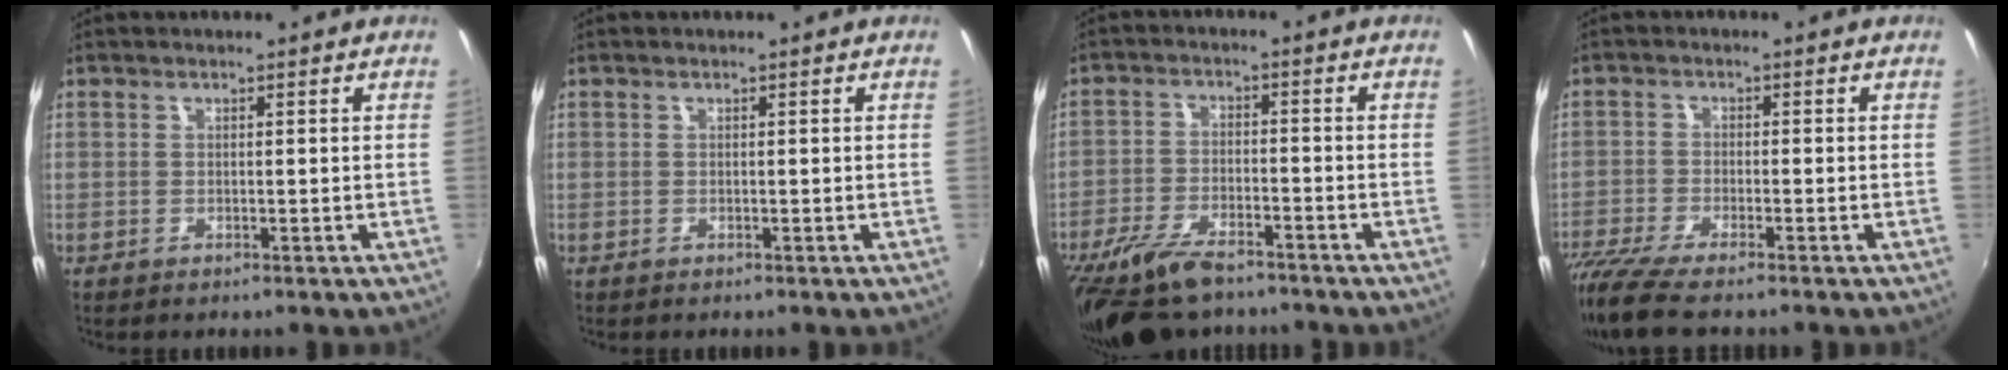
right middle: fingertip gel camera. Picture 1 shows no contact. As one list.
[{"total": 0.0}, {"total": 12.6, "force": [-9.9, 4.3, 6.4], "torque": [-0.148, -0.029, -0.182]}, {"total": 10.0, "force": [-8.3, 1.2, 5.3], "torque": [-0.132, -0.046, -0.152]}]